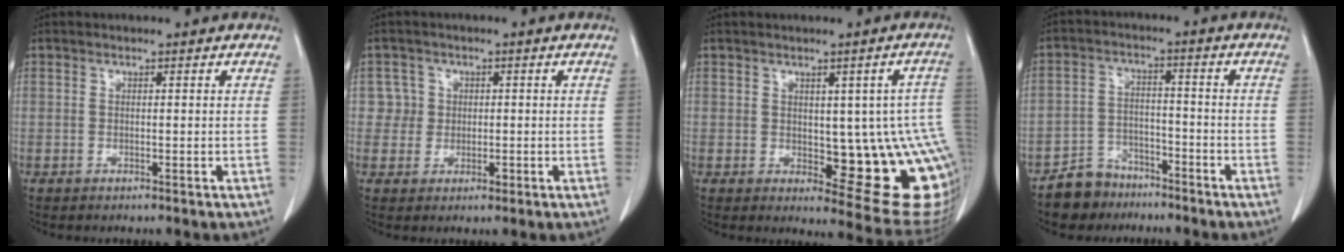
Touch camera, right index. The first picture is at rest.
{"total": 3.2, "force": [0.4, 3.2, -0.2], "torque": [0.021, 0.004, 0.006]}
{"total": 14.6, "force": [-1.1, 4.8, 13.8], "torque": [-0.116, 0.007, 0.002]}
{"total": 6.4, "force": [-5.0, 3.9, 0.1], "torque": [0.004, 0.007, -0.092]}